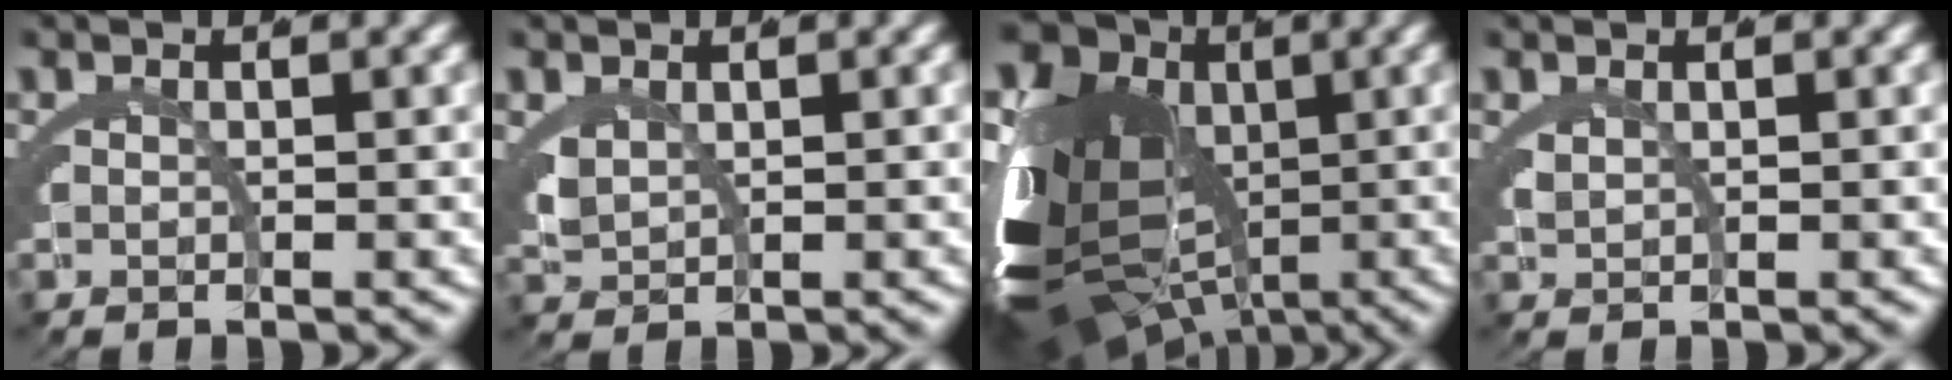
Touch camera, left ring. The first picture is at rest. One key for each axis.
{"total": 1.4, "fx": 0.7, "fy": 0.8, "fz": 1.0, "tx": -0.043, "ty": -0.022, "tz": 0.031}
{"total": 20.4, "fx": -1.4, "fy": 13.4, "fz": 15.3, "tx": -0.277, "ty": -0.067, "tz": 0.001}
{"total": 1.0, "fx": 0.8, "fy": -0.5, "fz": 0.2, "tx": -0.009, "ty": -0.009, "tz": 0.027}